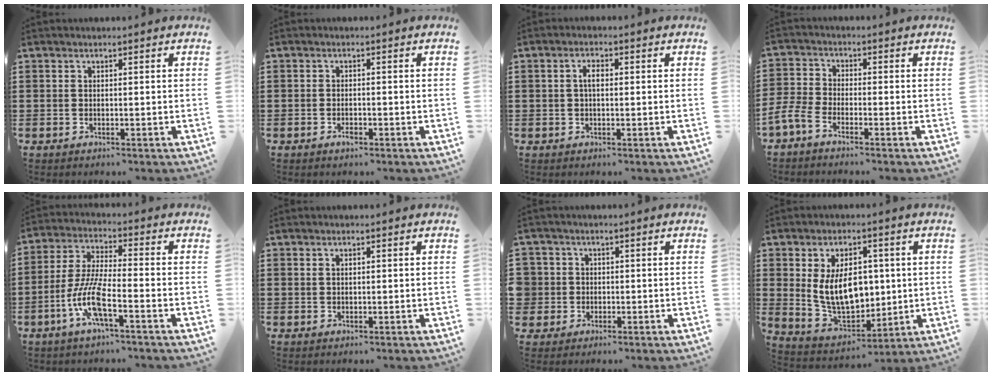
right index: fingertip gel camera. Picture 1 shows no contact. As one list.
[{"total": 1.3, "force": [-0.8, 0.6, 0.9], "torque": [-0.018, -0.002, -0.015]}, {"total": 2.0, "force": [0.2, 0.8, 1.9], "torque": [-0.037, 0.003, 0.003]}, {"total": 3.4, "force": [-2.9, 0.7, 1.6], "torque": [-0.058, -0.008, -0.064]}, {"total": 8.8, "force": [-4.0, 1.7, 7.7], "torque": [-0.180, -0.014, -0.082]}, {"total": 0.7, "force": [0.4, 0.3, 0.4], "torque": [-0.009, 0.002, 0.008]}, {"total": 3.2, "force": [-0.1, 3.2, 0.2], "torque": [-0.028, 0.009, -0.008]}, {"total": 10.6, "force": [1.6, 6.7, 8.0], "torque": [-0.156, 0.005, 0.027]}]